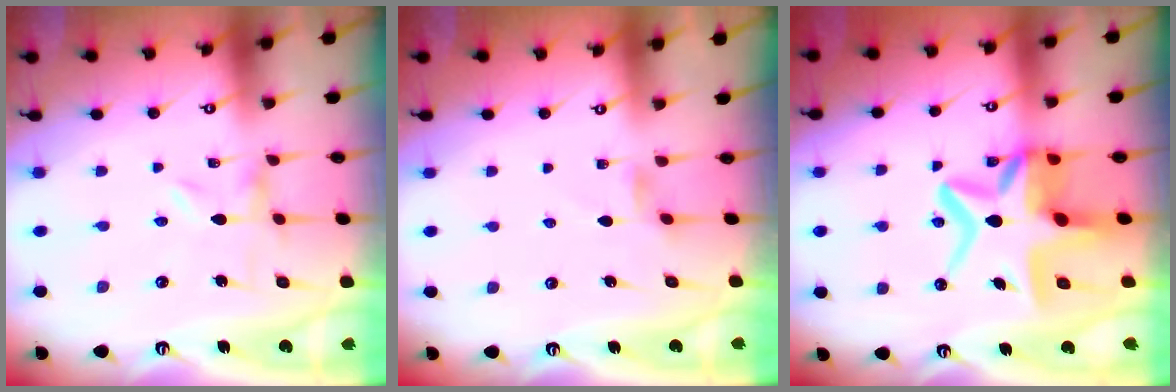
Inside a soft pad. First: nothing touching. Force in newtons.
{"total": 2.1, "press": 2.1, "slide": 0.3}
{"total": 15.3, "press": 15.1, "slide": 2.7}